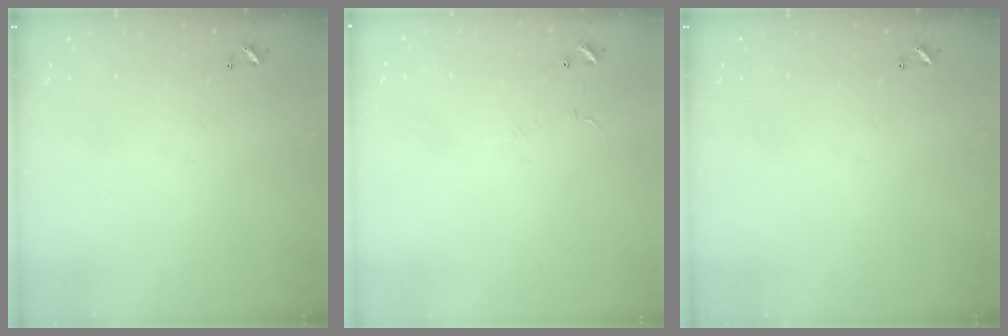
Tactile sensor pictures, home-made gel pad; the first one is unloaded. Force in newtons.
{"total": 6.3, "press": 6.3, "slide": 0.7}
{"total": 0.0}